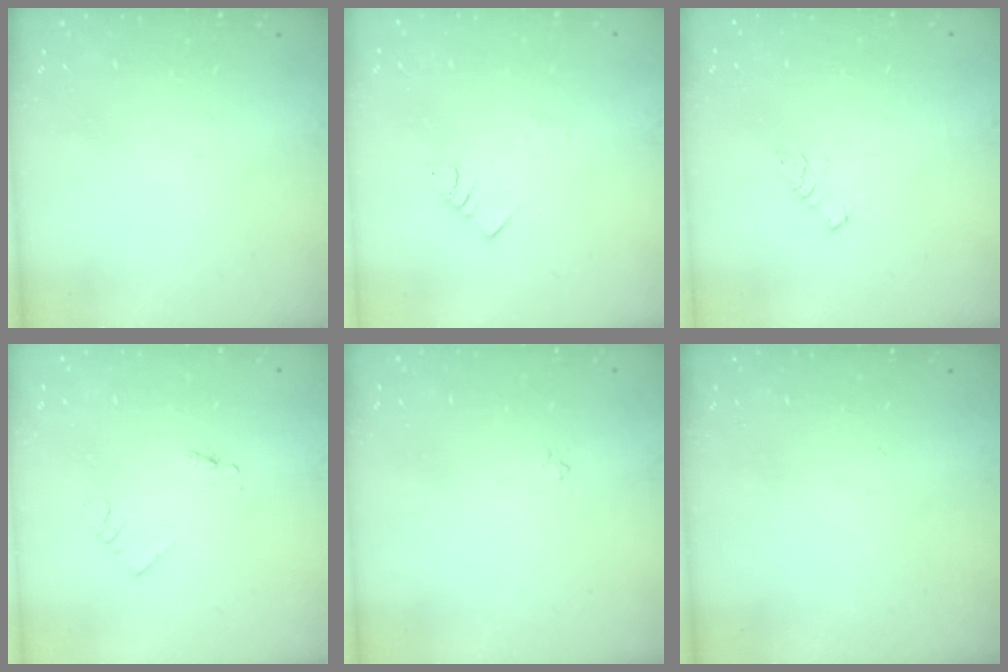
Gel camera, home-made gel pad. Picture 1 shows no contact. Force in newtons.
{"total": 1.5, "press": 1.5, "slide": 0.3}
{"total": 4.8, "press": 4.8, "slide": 0.3}
{"total": 0.0}
{"total": 2.4, "press": 2.3, "slide": 0.5}
{"total": 0.0}